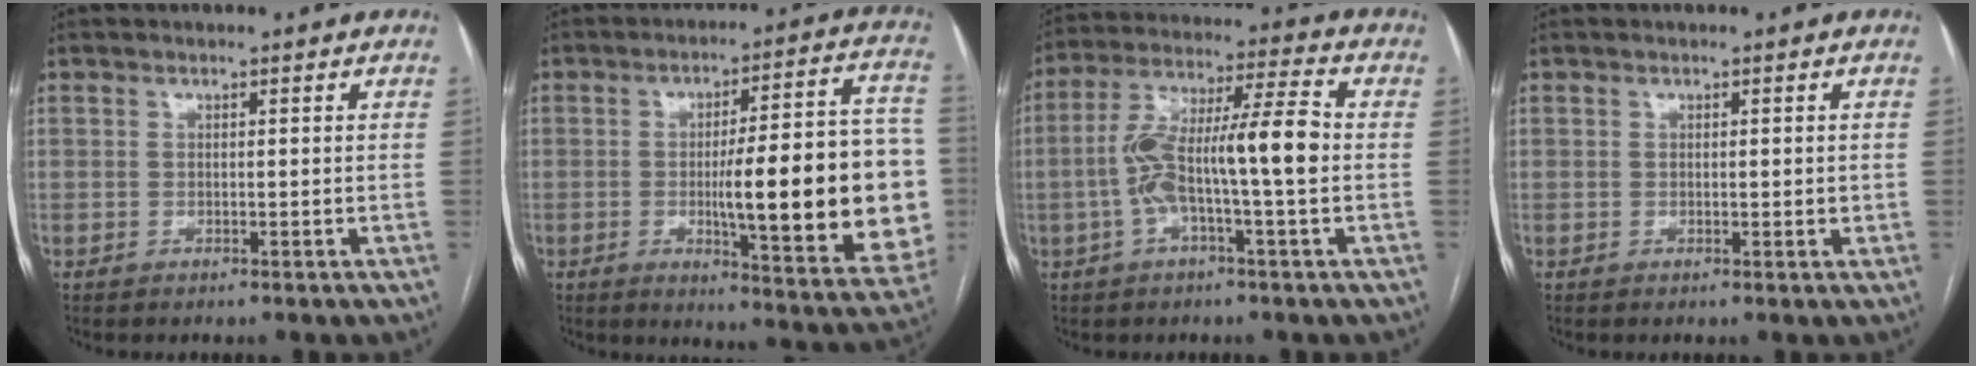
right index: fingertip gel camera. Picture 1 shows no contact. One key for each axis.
{"total": 23.8, "fx": -2.6, "fy": 4.0, "fz": 23.3, "tx": -0.236, "ty": 0.020, "tz": -0.024}
{"total": 12.5, "fx": -1.6, "fy": 1.0, "fz": 12.4, "tx": -0.234, "ty": 0.031, "tz": -0.032}
{"total": 1.3, "fx": 0.1, "fy": 0.6, "fz": 1.2, "tx": -0.017, "ty": -0.001, "tz": 0.004}